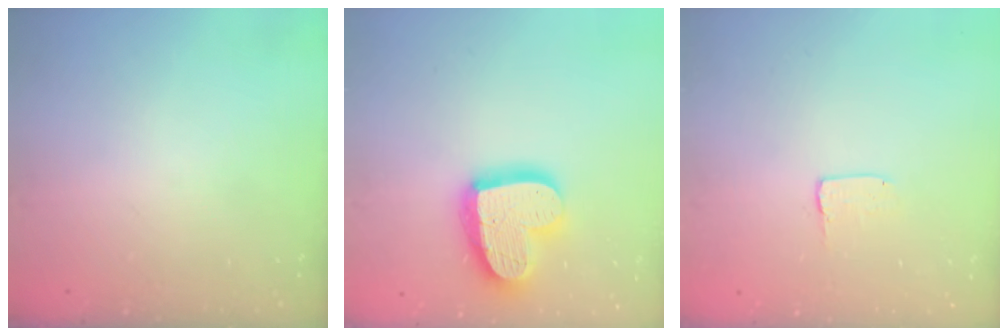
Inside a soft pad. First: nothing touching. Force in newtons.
{"total": 19.6, "press": 19.5, "slide": 1.4}
{"total": 2.0, "press": 2.0, "slide": 0.0}